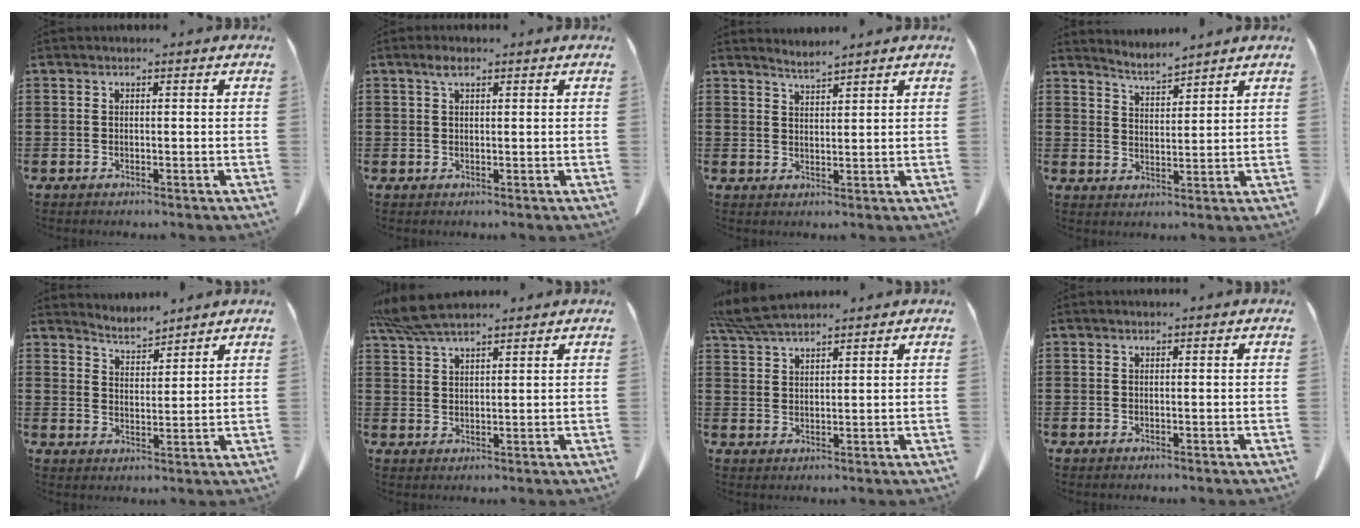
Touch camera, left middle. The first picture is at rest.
{"total": 1.7, "force": [0.9, 0.8, 1.2], "torque": [-0.028, 0.003, 0.018]}
{"total": 2.1, "force": [2.1, -0.4, -0.1], "torque": [-0.004, -0.006, 0.042]}
{"total": 3.4, "force": [3.4, -0.3, -0.1], "torque": [-0.009, -0.022, 0.061]}
{"total": 3.6, "force": [3.6, 0.3, -0.4], "torque": [-0.006, -0.021, 0.066]}
{"total": 5.9, "force": [5.0, 1.1, 2.9], "torque": [-0.071, -0.008, 0.097]}
{"total": 5.5, "force": [4.9, 0.7, 2.3], "torque": [-0.060, -0.011, 0.095]}
{"total": 0.0}